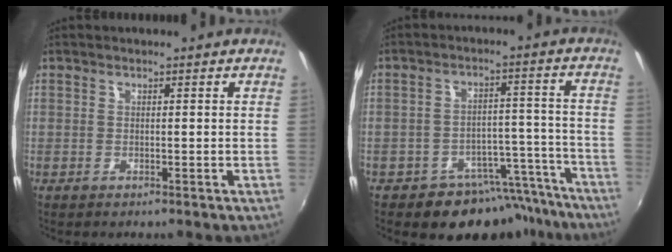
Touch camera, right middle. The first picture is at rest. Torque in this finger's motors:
{"motor_torque": [0.39, -0.50, 0.18, 0.03]}